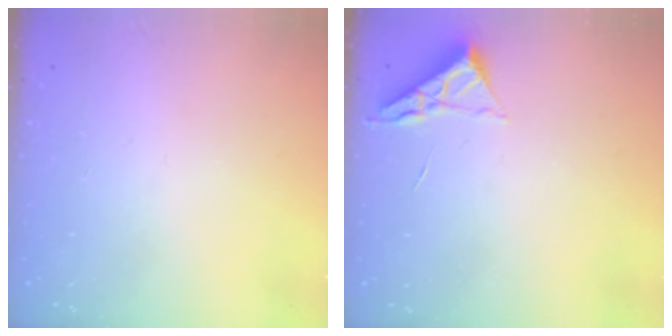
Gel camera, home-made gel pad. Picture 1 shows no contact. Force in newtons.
{"total": 3.8, "press": 3.8, "slide": 0.5}